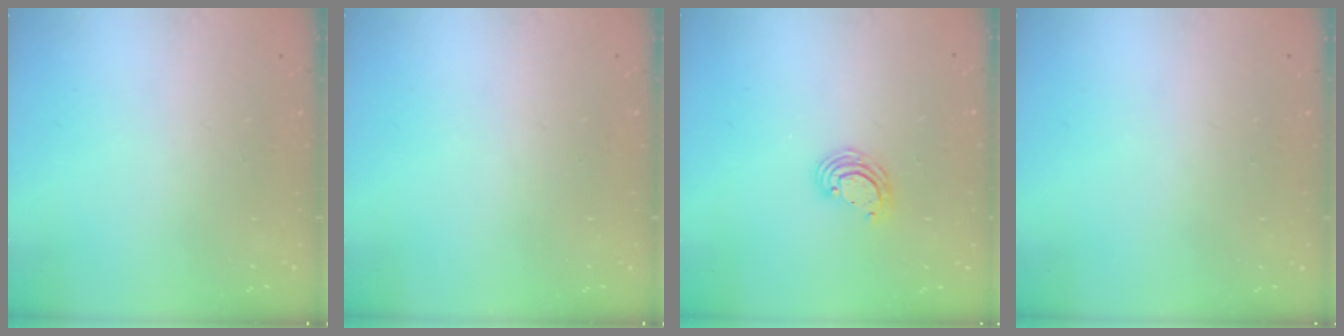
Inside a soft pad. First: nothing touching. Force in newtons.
{"total": 0.0}
{"total": 4.8, "press": 4.8, "slide": 0.2}
{"total": 0.0}